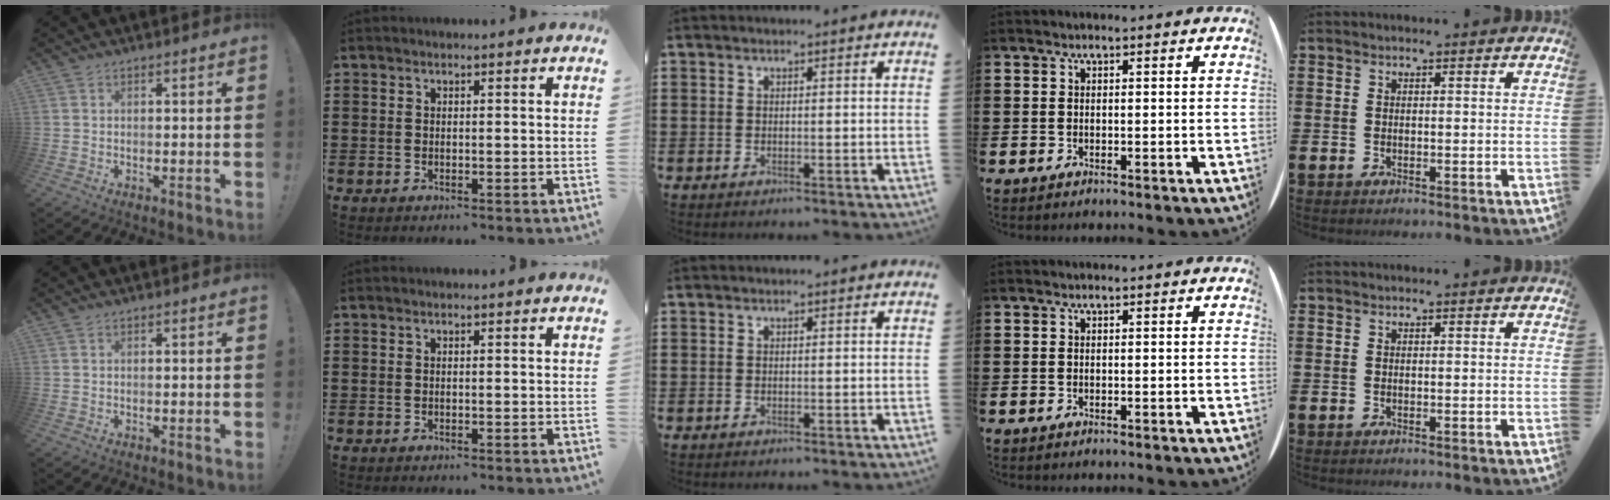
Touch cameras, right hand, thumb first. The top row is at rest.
{}